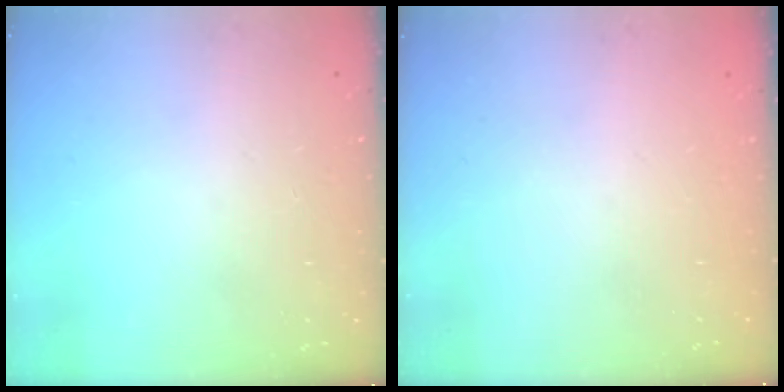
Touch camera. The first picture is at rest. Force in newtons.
{"total": 0.0}